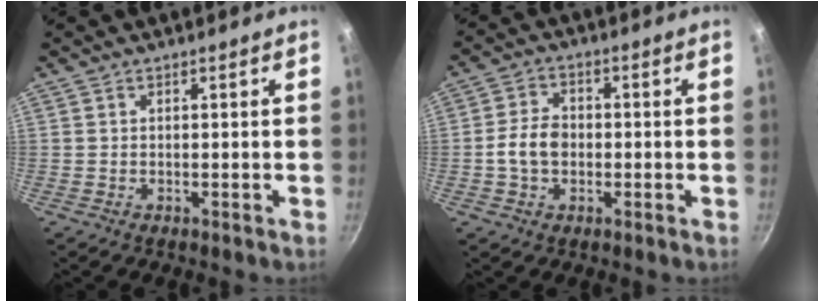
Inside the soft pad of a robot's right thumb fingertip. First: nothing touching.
{"total": 6.2, "force": [-1.0, 4.6, 4.1], "torque": [-0.062, 0.021, -0.024]}